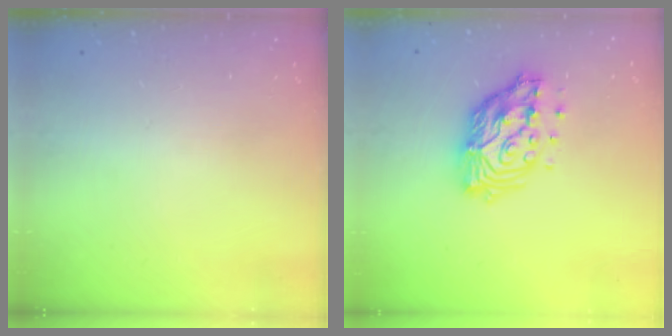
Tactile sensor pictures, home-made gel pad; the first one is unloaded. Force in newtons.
{"total": 14.5, "press": 14.4, "slide": 1.2}